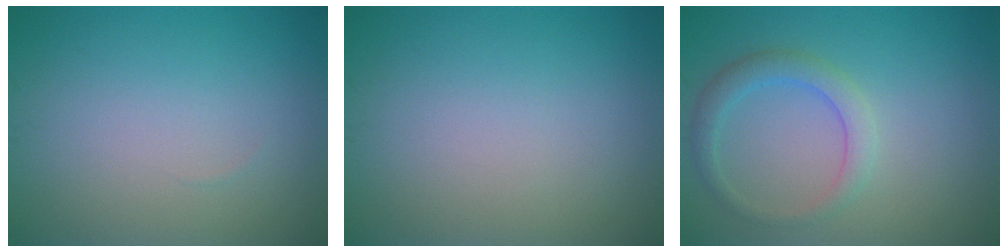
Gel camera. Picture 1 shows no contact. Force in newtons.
{"total": 0.0}
{"total": 2.6, "press": 2.6, "slide": 0.2}